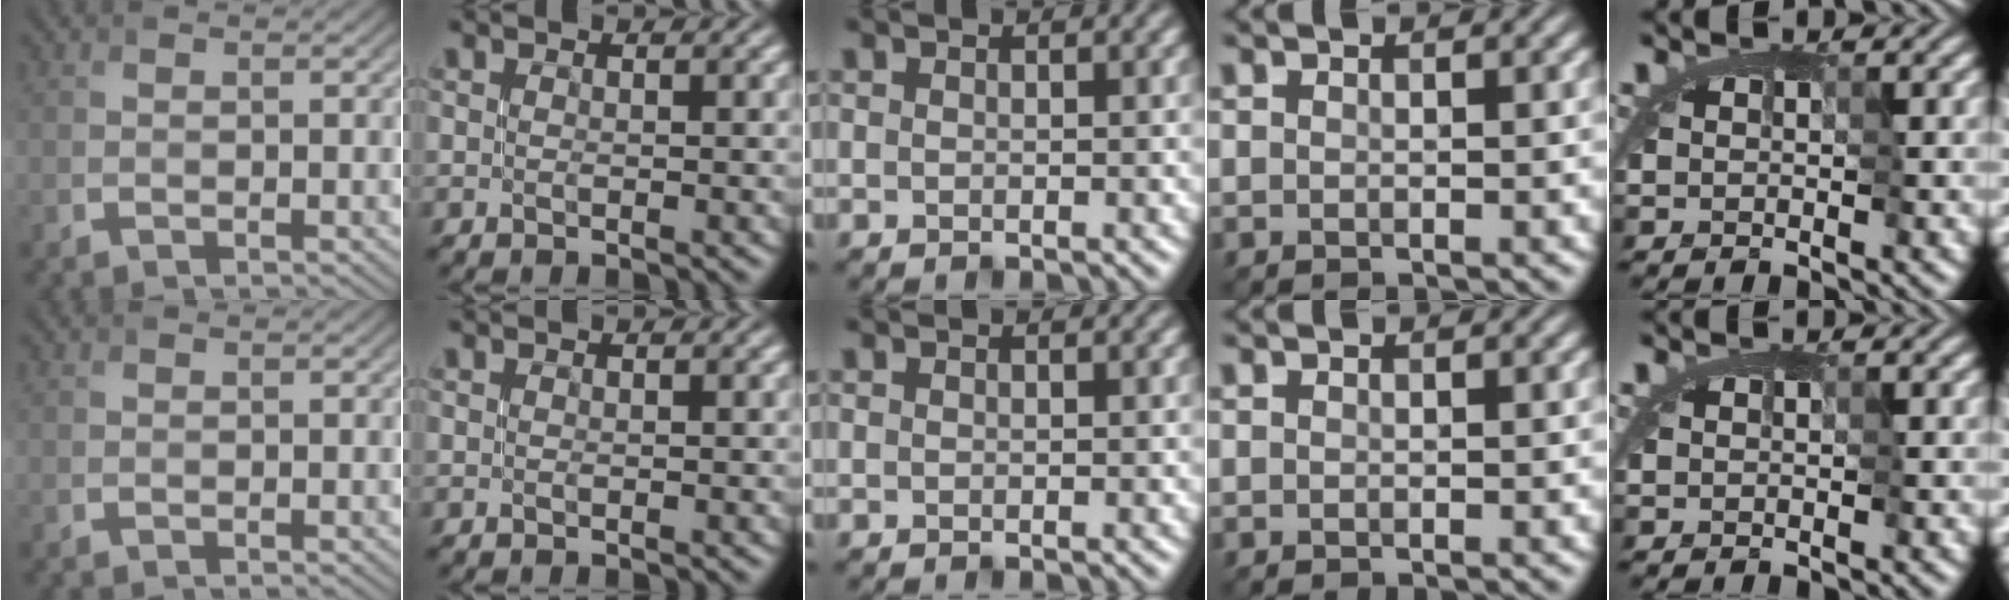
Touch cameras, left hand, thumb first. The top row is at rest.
{}